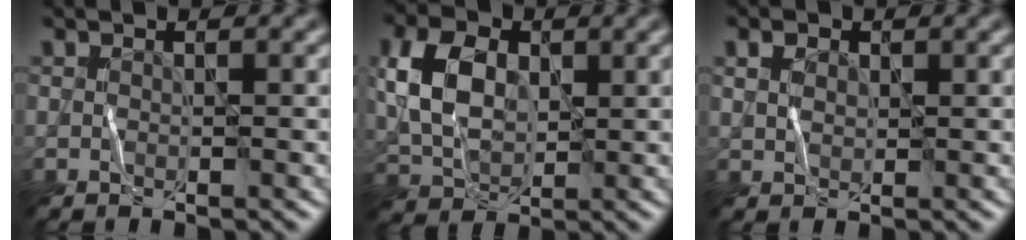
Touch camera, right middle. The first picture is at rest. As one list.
[{"total": 6.4, "force": [0.8, 4.4, 4.6], "torque": [-0.102, 0.008, 0.012]}, {"total": 1.7, "force": [0.5, 1.3, 1.0], "torque": [-0.021, 0.003, 0.009]}]